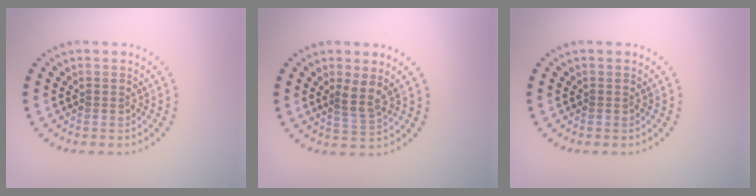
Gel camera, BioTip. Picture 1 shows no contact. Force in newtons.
{"total": 2.1, "press": 1.7, "slide": 1.3}
{"total": 0.0}